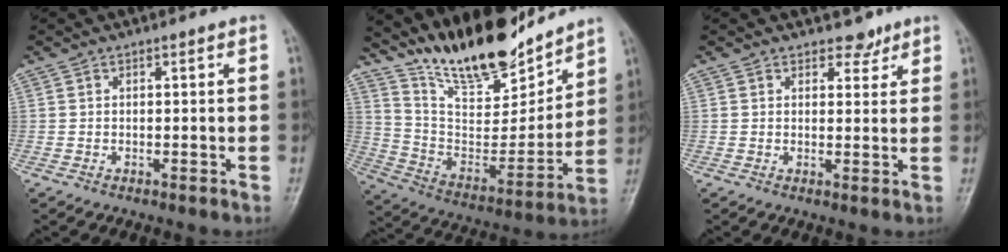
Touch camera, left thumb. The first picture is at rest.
{"total": 20.5, "force": [17.1, 6.1, 9.4], "torque": [-0.115, -0.103, 0.305]}
{"total": 3.1, "force": [2.4, 1.7, 0.7], "torque": [0.012, -0.014, 0.032]}